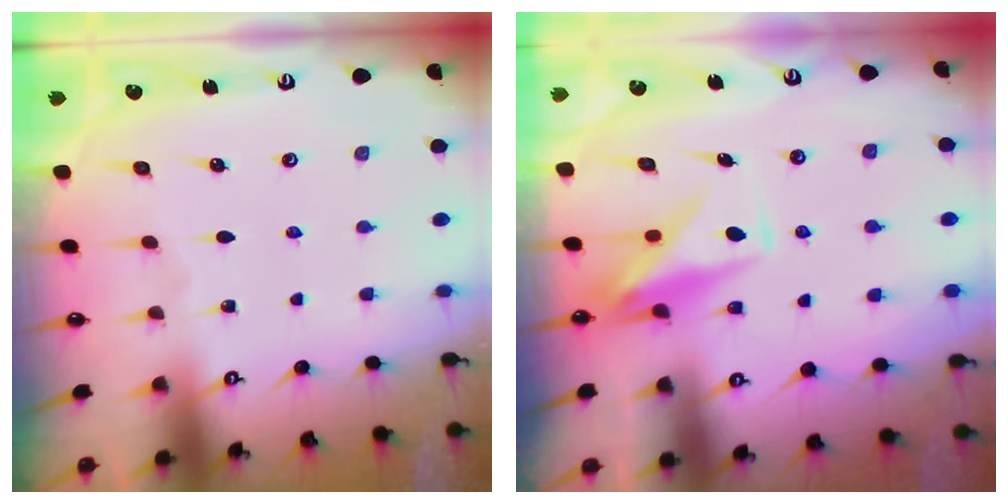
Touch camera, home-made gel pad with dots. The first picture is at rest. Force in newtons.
{"total": 10.1, "press": 10.0, "slide": 1.2}